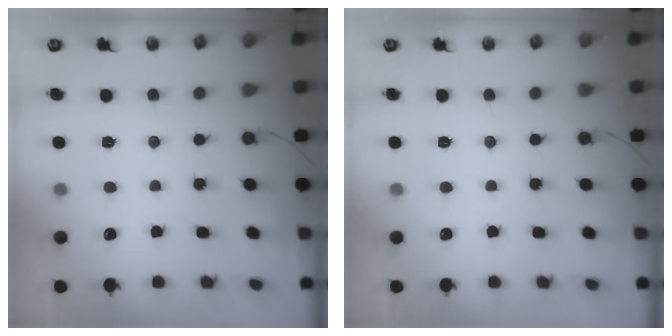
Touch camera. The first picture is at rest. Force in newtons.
{"total": 0.0}